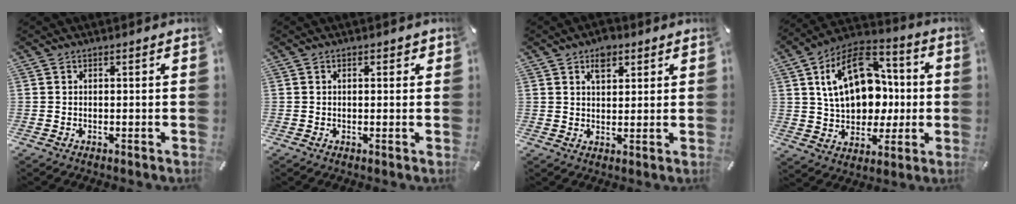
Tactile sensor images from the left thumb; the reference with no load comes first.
{"total": 1.2, "force": [0.2, 0.8, 0.8], "torque": [-0.009, 0.002, 0.001]}
{"total": 5.0, "force": [2.6, 3.2, 2.7], "torque": [-0.029, -0.005, 0.042]}
{"total": 19.9, "force": [2.8, 14.8, 13.1], "torque": [-0.234, 0.004, 0.056]}